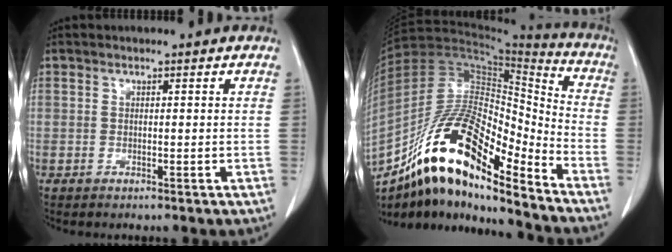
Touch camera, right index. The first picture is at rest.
{"total": 21.6, "force": [-14.6, 5.9, 14.9], "torque": [-0.272, 0.012, -0.256]}